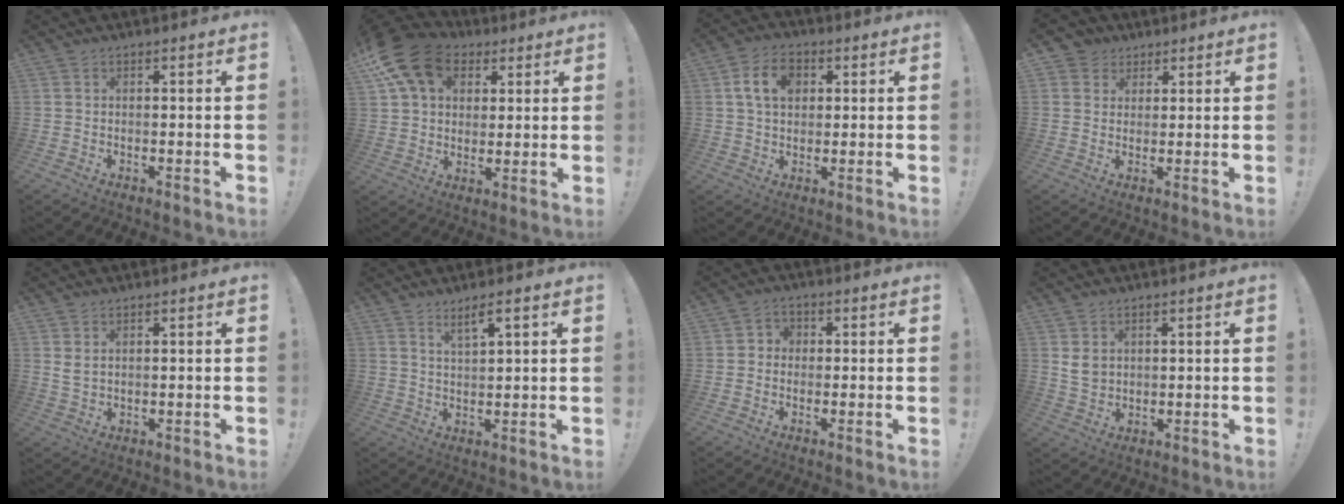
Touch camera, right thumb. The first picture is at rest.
{"total": 17.5, "force": [7.6, 12.8, 9.2], "torque": [-0.158, -0.024, 0.148]}
{"total": 9.6, "force": [2.7, 6.8, 6.3], "torque": [-0.100, 0.011, 0.051]}
{"total": 4.7, "force": [2.2, 4.1, 0.6], "torque": [-0.005, -0.014, 0.042]}
{"total": 2.6, "force": [1.5, 1.2, 1.7], "torque": [-0.035, 0.000, 0.029]}
{"total": 4.4, "force": [3.1, 0.3, 3.1], "torque": [-0.058, -0.016, 0.051]}
{"total": 2.8, "force": [-0.6, 2.5, 1.1], "torque": [-0.017, 0.008, -0.012]}
{"total": 4.3, "force": [2.1, 3.2, 2.1], "torque": [-0.028, -0.006, 0.040]}